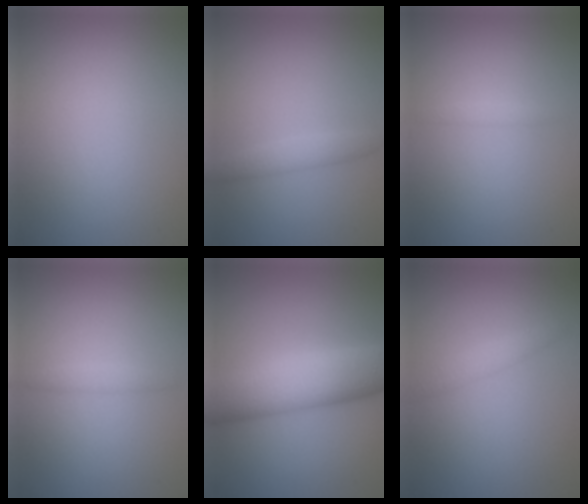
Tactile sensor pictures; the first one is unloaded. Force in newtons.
{"total": 1.9, "press": 1.9, "slide": 0.1}
{"total": 0.7, "press": 0.7, "slide": 0.0}
{"total": 1.0, "press": 1.0, "slide": 0.0}
{"total": 9.0, "press": 9.0, "slide": 0.3}
{"total": 1.4, "press": 1.4, "slide": 0.1}